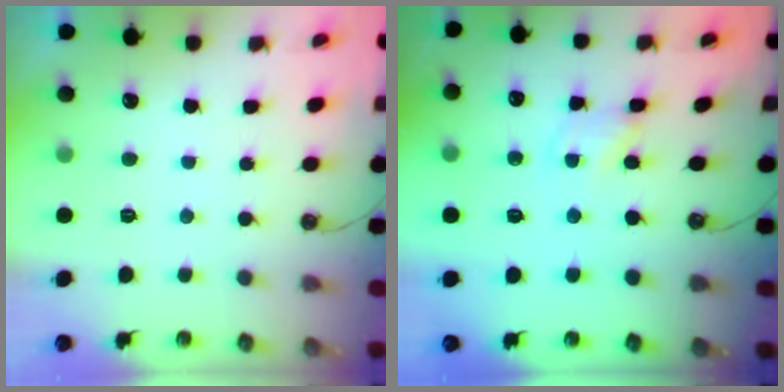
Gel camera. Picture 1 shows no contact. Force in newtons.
{"total": 1.2, "press": 1.2, "slide": 0.1}